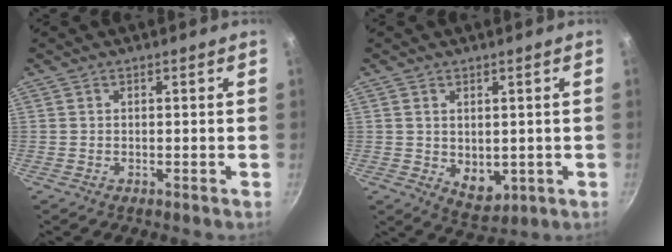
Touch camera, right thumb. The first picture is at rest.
{"total": 5.7, "force": [0.2, 4.0, 4.1], "torque": [-0.047, -0.015, 0.016]}